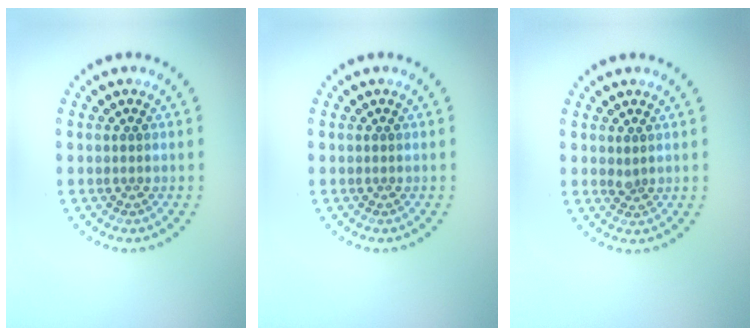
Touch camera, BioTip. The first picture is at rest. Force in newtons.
{"total": 0.0}
{"total": 0.6, "press": 0.6, "slide": 0.3}